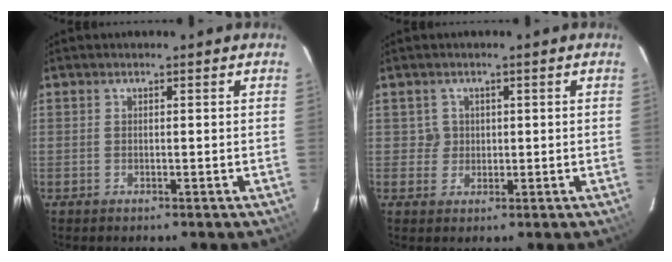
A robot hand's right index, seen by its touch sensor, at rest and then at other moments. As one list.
[{"total": 2.4, "force": [0.4, 2.4, -0.1], "torque": [0.011, 0.012, 0.007]}]